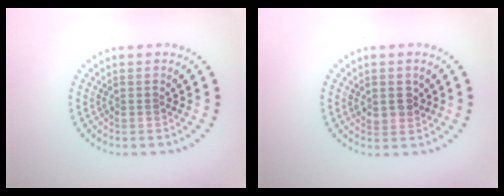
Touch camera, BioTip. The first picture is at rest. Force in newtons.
{"total": 2.0, "press": 1.9, "slide": 0.5}